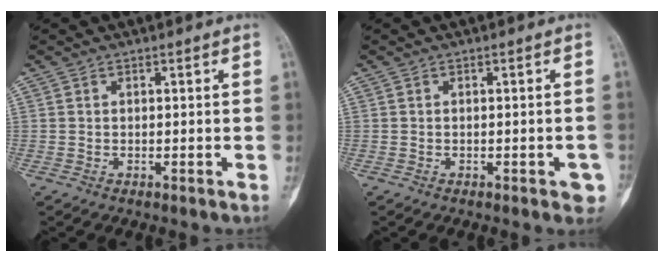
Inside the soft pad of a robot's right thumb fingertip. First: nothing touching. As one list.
[{"total": 2.8, "force": [-1.2, 1.1, 2.3], "torque": [-0.015, 0.006, -0.010]}]